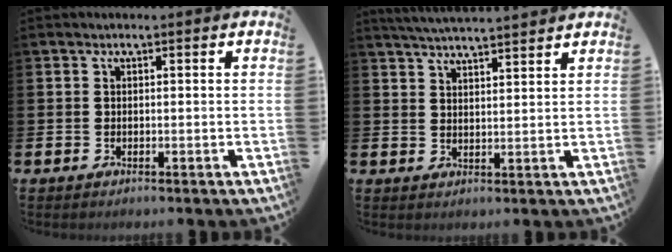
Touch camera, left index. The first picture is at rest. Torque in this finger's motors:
{"motor_torque": [0.96, -1.18, 0.12, 0.11]}